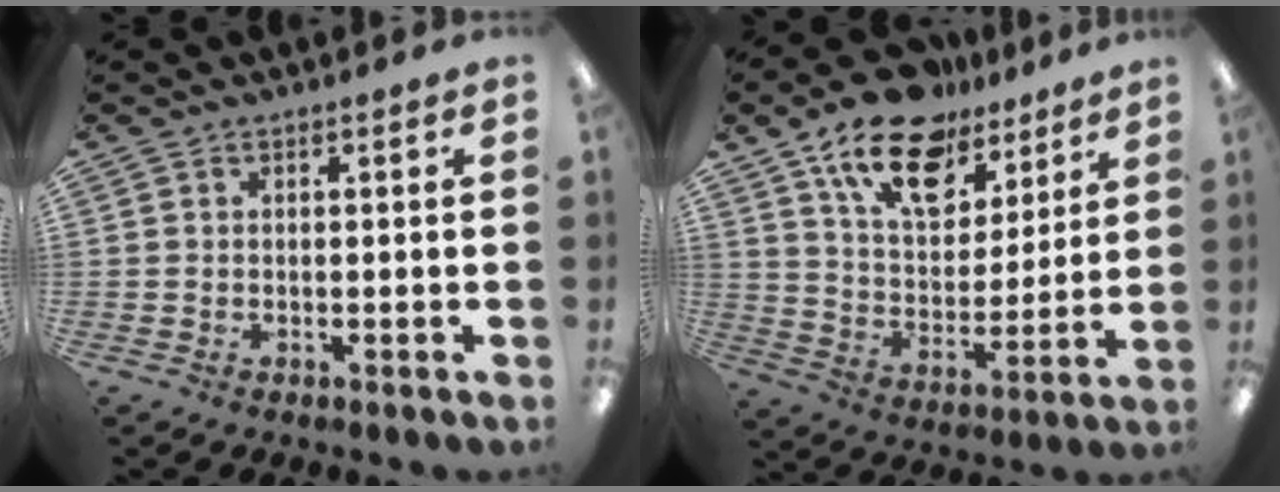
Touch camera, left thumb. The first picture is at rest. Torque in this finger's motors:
{"motor_torque": [0.18, 0.16, 1.41, -1.36, 0.24]}